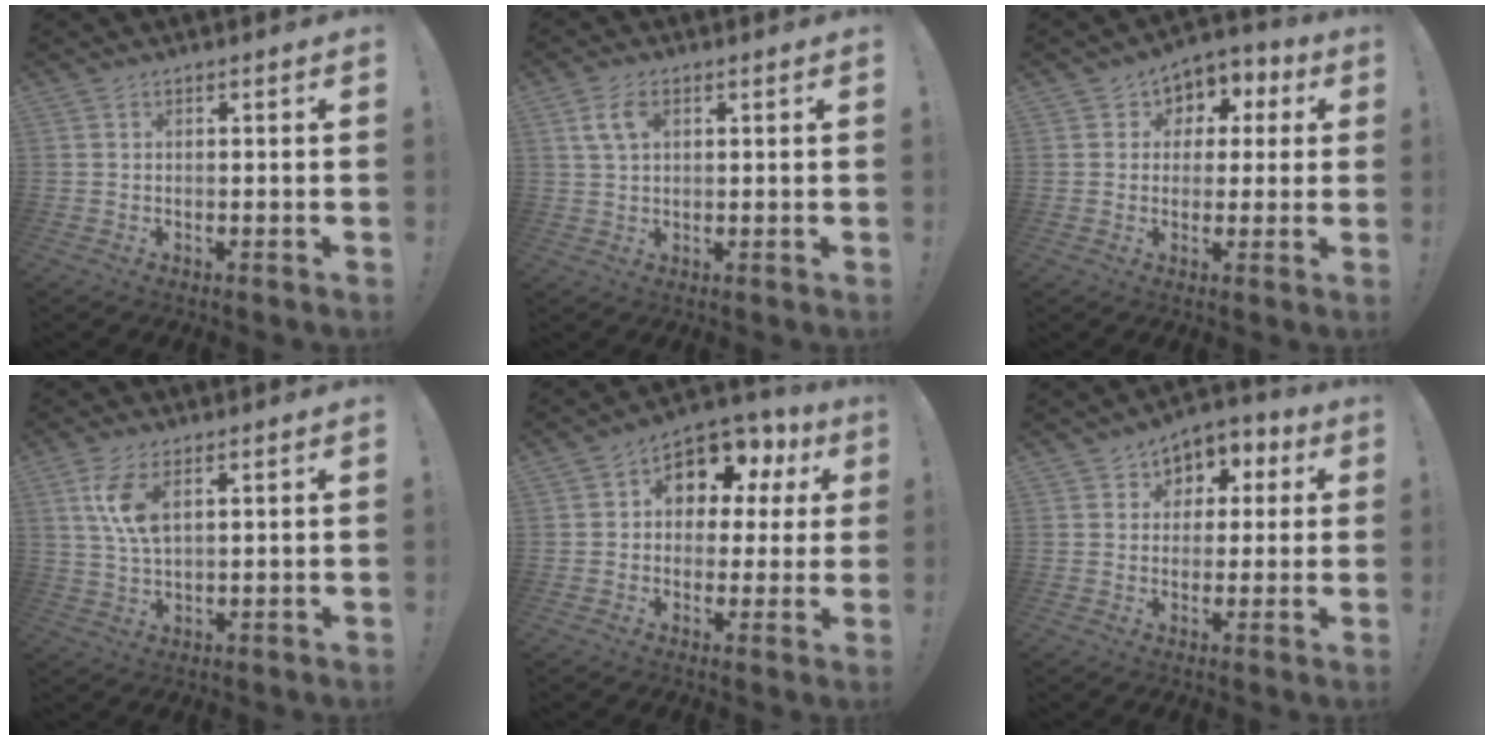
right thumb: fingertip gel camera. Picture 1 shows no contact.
{"total": 5.6, "force": [2.1, 3.2, 4.0], "torque": [-0.078, -0.001, 0.038]}
{"total": 6.4, "force": [0.1, 6.0, 2.4], "torque": [-0.021, 0.002, 0.004]}
{"total": 8.1, "force": [3.2, 3.4, 6.6], "torque": [-0.130, -0.011, 0.053]}
{"total": 9.5, "force": [4.7, 6.5, 5.0], "torque": [-0.079, -0.035, 0.083]}
{"total": 6.2, "force": [0.8, 5.8, 2.1], "torque": [-0.019, -0.003, 0.017]}